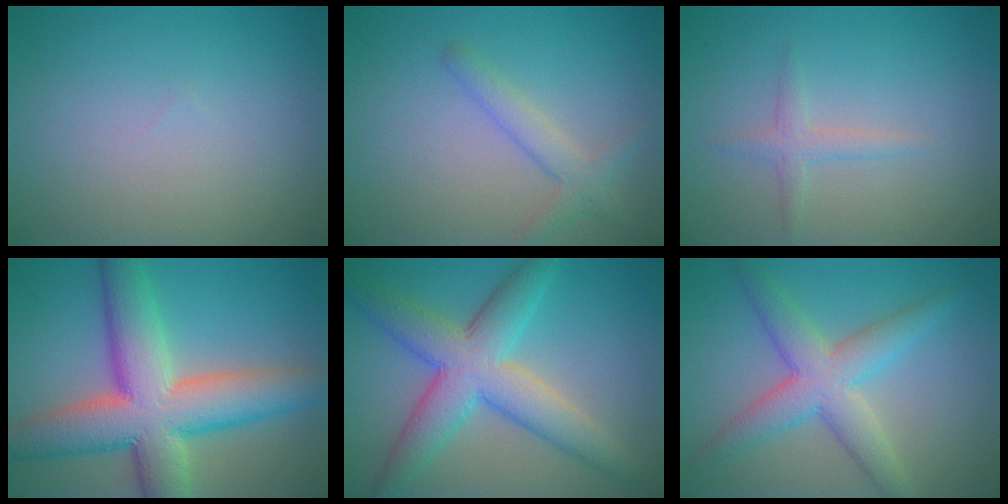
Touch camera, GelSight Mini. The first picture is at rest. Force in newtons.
{"total": 2.4, "press": 2.4, "slide": 0.1}
{"total": 1.5, "press": 1.5, "slide": 0.1}
{"total": 11.2, "press": 11.2, "slide": 0.5}
{"total": 7.5, "press": 7.5, "slide": 0.2}
{"total": 5.4, "press": 5.4, "slide": 0.3}